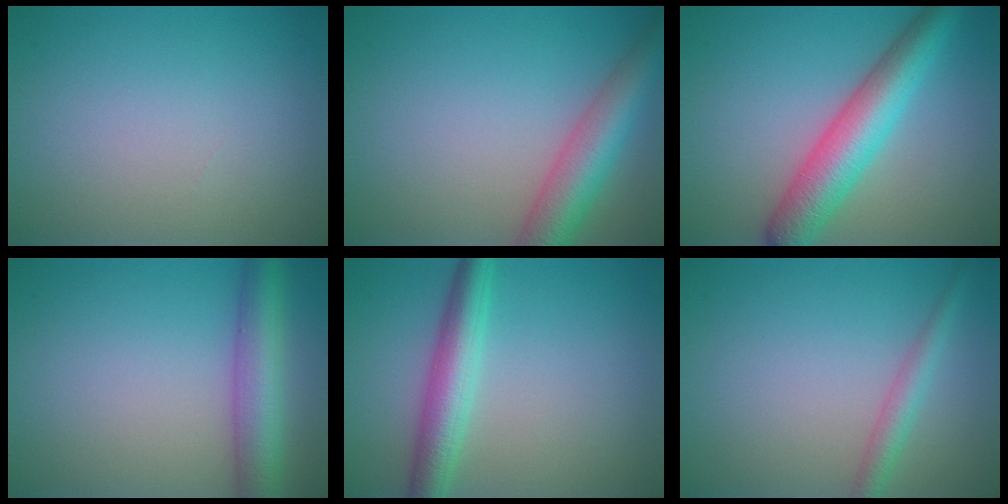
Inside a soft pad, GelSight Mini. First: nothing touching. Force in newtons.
{"total": 6.0, "press": 6.0, "slide": 0.2}
{"total": 6.5, "press": 6.5, "slide": 0.2}
{"total": 5.5, "press": 5.5, "slide": 0.1}
{"total": 4.4, "press": 4.4, "slide": 0.0}
{"total": 2.2, "press": 2.2, "slide": 0.1}